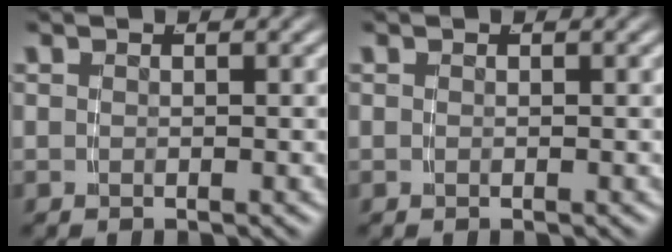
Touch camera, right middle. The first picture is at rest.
{"total": 0.0}